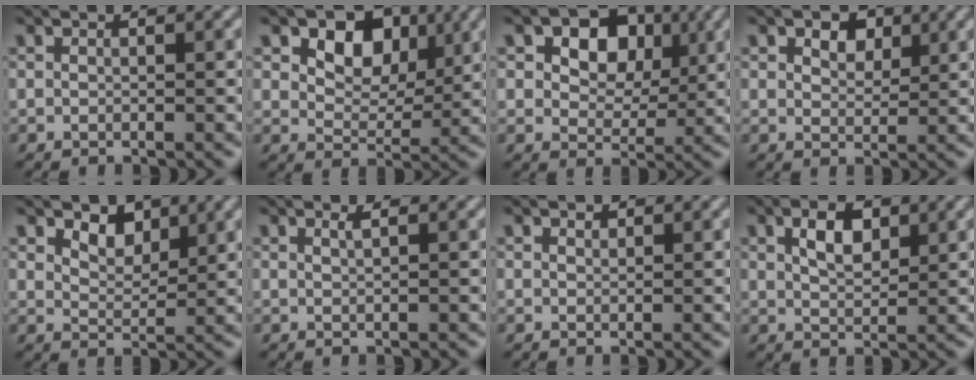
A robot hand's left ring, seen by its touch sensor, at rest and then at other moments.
{"total": 5.8, "force": [2.4, 3.9, 3.5], "torque": [-0.057, -0.006, 0.027]}
{"total": 8.1, "force": [3.2, 5.9, 4.6], "torque": [-0.081, 0.012, 0.038]}
{"total": 3.4, "force": [1.8, 2.0, 1.9], "torque": [-0.028, 0.007, 0.016]}
{"total": 2.7, "force": [1.9, 1.5, 1.3], "torque": [-0.028, -0.010, 0.029]}
{"total": 0.9, "force": [0.6, 0.2, 0.6], "torque": [-0.005, 0.000, 0.009]}
{"total": 0.6, "force": [0.5, 0.2, 0.2], "torque": [-0.003, -0.003, 0.010]}
{"total": 3.3, "force": [1.4, 1.7, 2.5], "torque": [-0.049, 0.005, 0.028]}